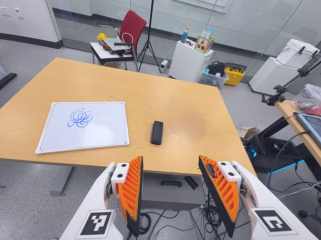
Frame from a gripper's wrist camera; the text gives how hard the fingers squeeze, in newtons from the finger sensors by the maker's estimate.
{"total": 0.0}